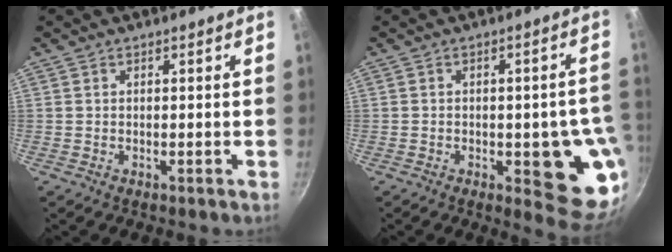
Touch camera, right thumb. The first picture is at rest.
{"total": 13.8, "force": [-3.0, 5.4, 12.3], "torque": [-0.091, 0.004, -0.034]}